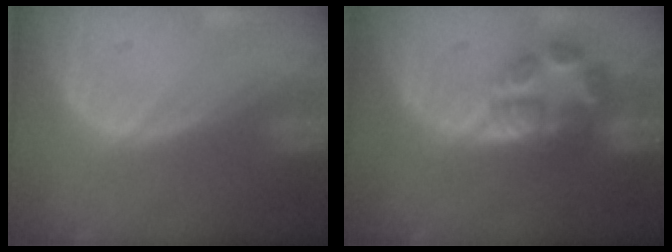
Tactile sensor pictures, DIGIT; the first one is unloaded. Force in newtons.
{"total": 5.8, "press": 5.8, "slide": 0.8}